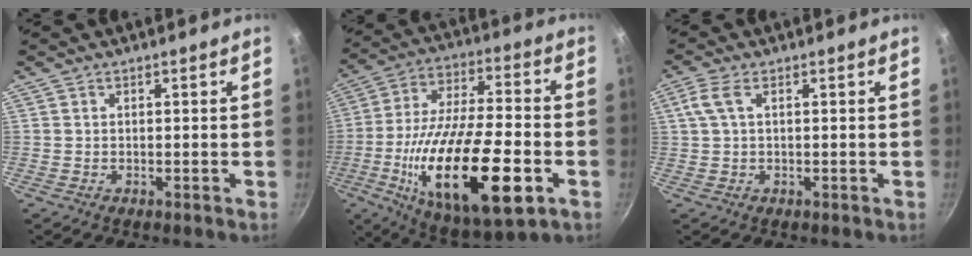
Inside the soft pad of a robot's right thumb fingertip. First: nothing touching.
{"total": 28.4, "force": [-8.5, 10.4, 25.0], "torque": [-0.424, 0.015, -0.136]}
{"total": 3.7, "force": [0.9, 1.5, 3.2], "torque": [-0.076, 0.011, 0.019]}